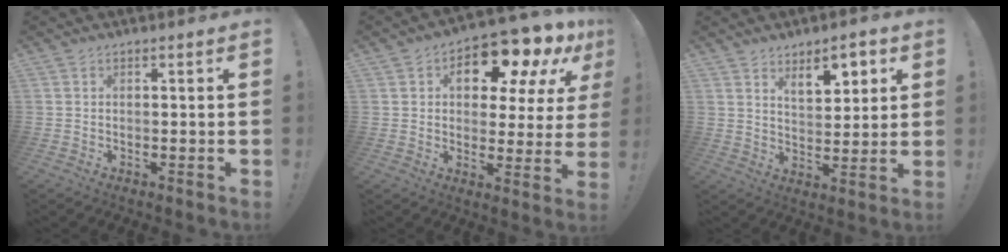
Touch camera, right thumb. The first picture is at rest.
{"total": 14.8, "force": [8.8, 6.6, 9.9], "torque": [-0.145, -0.058, 0.142]}
{"total": 8.6, "force": [5.5, 3.7, 5.4], "torque": [-0.056, -0.036, 0.093]}